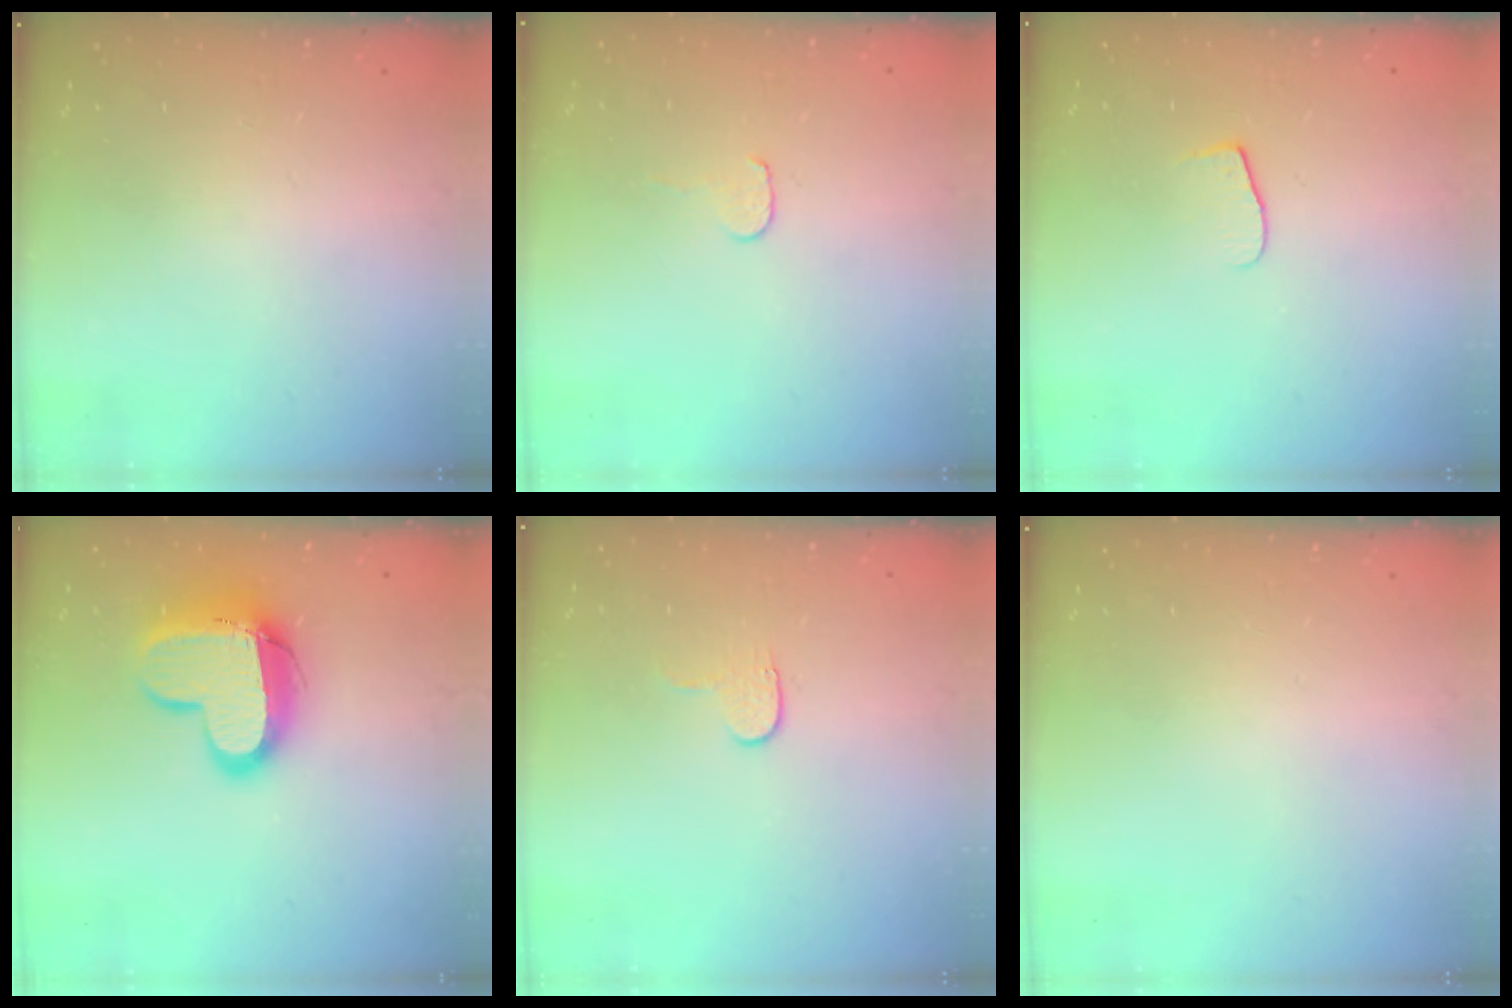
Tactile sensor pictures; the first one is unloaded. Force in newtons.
{"total": 3.5, "press": 3.5, "slide": 0.4}
{"total": 6.6, "press": 6.6, "slide": 0.5}
{"total": 14.8, "press": 14.7, "slide": 1.2}
{"total": 3.6, "press": 3.6, "slide": 0.3}
{"total": 0.0}